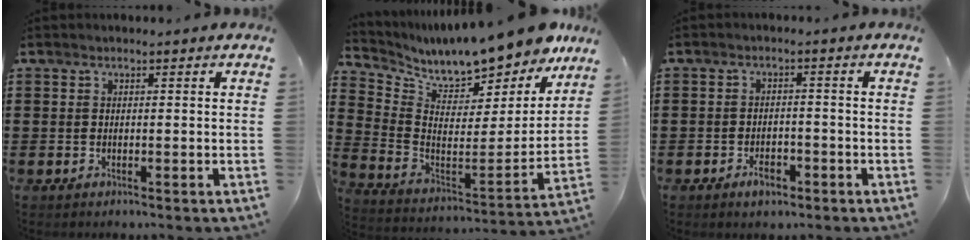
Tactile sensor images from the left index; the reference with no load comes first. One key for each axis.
{"total": 9.7, "fx": 9.2, "fy": 1.3, "fz": 2.7, "tx": -0.076, "ty": -0.086, "tz": 0.151}
{"total": 2.8, "fx": -1.9, "fy": 1.4, "fz": 1.5, "tx": -0.028, "ty": 0.002, "tz": -0.036}